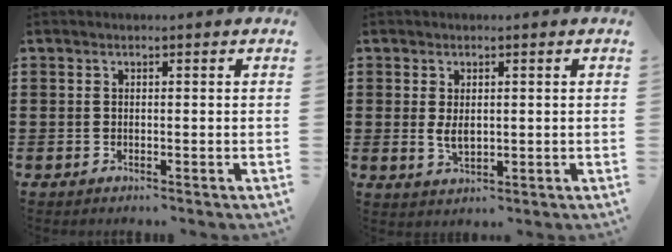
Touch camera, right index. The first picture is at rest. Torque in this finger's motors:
{"motor_torque": [1.12, 1.02, 0.10, 0.07]}